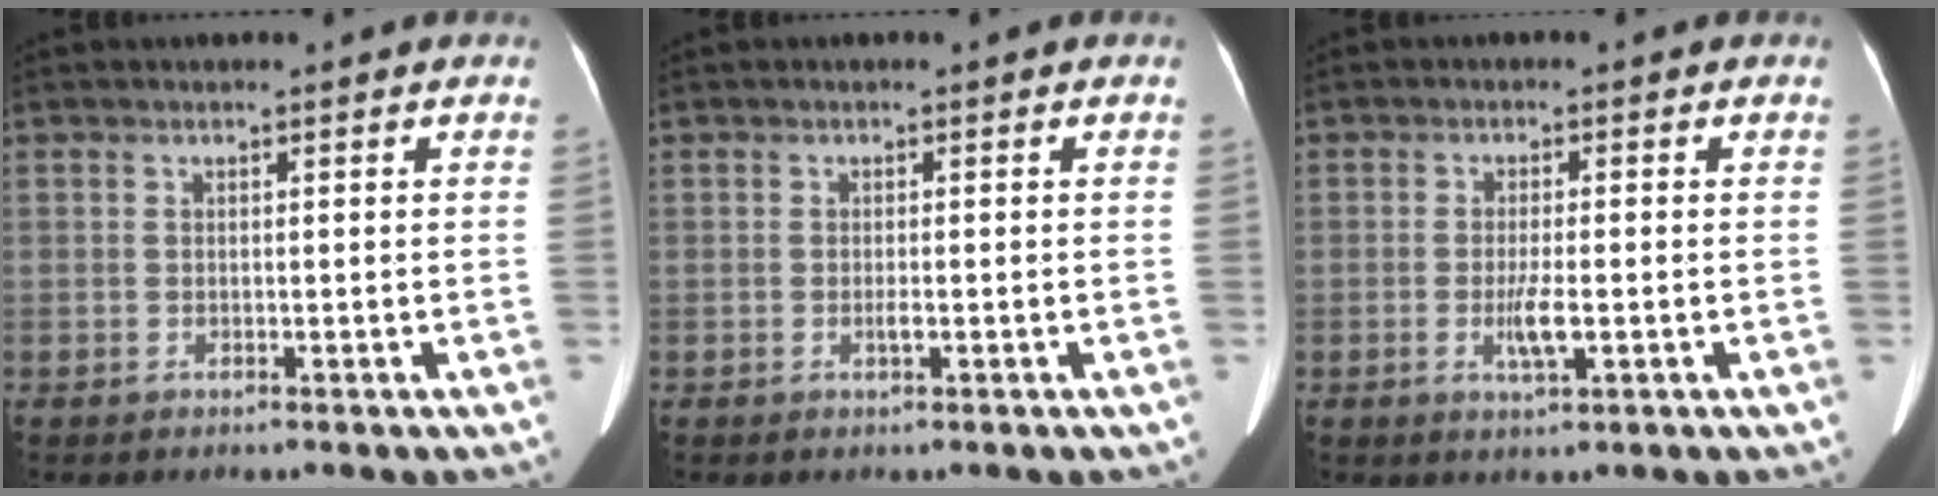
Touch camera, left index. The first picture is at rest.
{"total": 0.9, "force": [-0.3, 0.1, 0.9], "torque": [-0.019, -0.001, -0.004]}
{"total": 3.6, "force": [-0.9, 0.6, 3.4], "torque": [-0.070, -0.005, -0.015]}